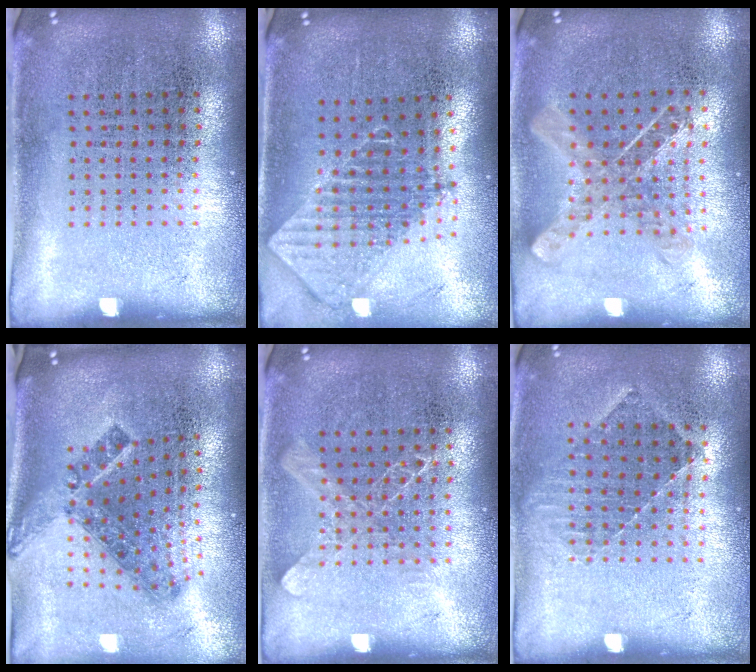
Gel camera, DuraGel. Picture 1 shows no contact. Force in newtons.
{"total": 2.0, "press": 1.6, "slide": 1.2}
{"total": 0.7, "press": 0.7, "slide": 0.1}
{"total": 1.5, "press": 1.1, "slide": 1.1}
{"total": 1.3, "press": 1.2, "slide": 0.3}
{"total": 0.9, "press": 0.9, "slide": 0.2}